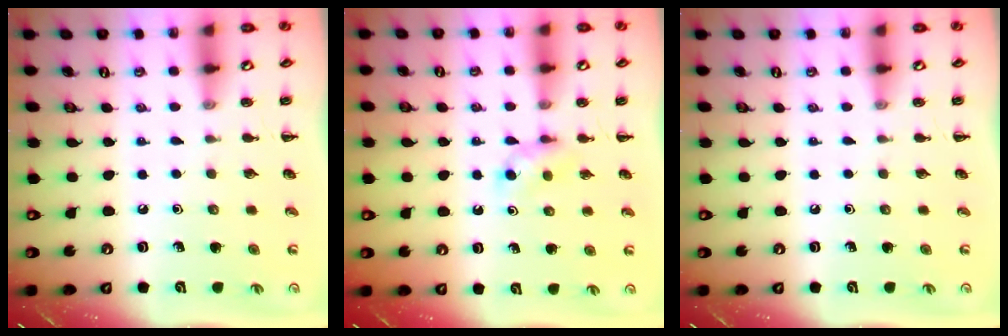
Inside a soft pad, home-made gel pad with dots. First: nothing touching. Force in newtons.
{"total": 3.2, "press": 2.9, "slide": 1.4}
{"total": 0.0}